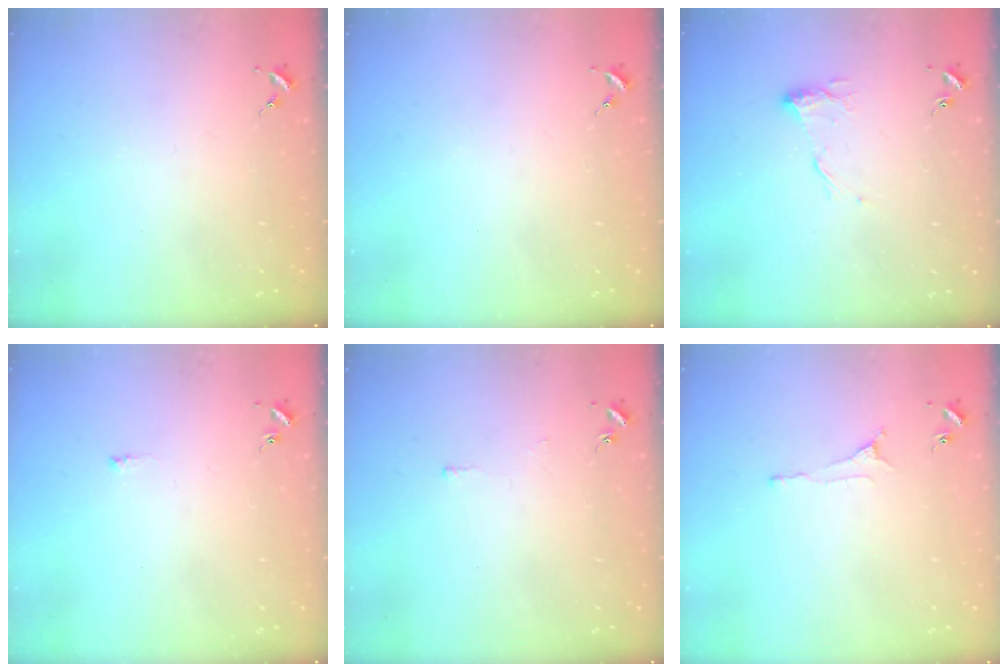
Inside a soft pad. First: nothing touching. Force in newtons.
{"total": 0.0}
{"total": 7.9, "press": 7.9, "slide": 0.3}
{"total": 3.2, "press": 3.2, "slide": 0.4}
{"total": 3.1, "press": 3.0, "slide": 0.4}
{"total": 4.2, "press": 4.1, "slide": 0.8}